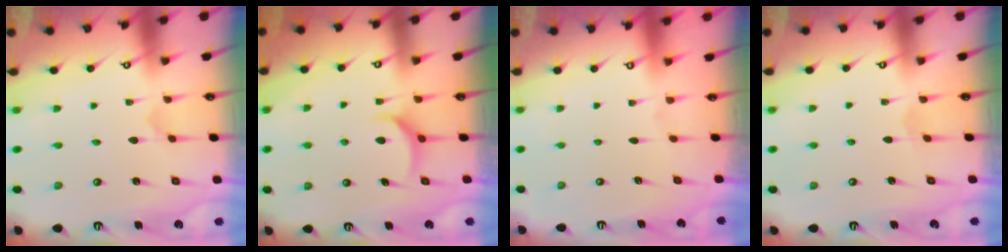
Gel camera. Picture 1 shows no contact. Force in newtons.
{"total": 5.8, "press": 5.8, "slide": 0.4}
{"total": 0.0}
{"total": 0.9, "press": 0.9, "slide": 0.0}